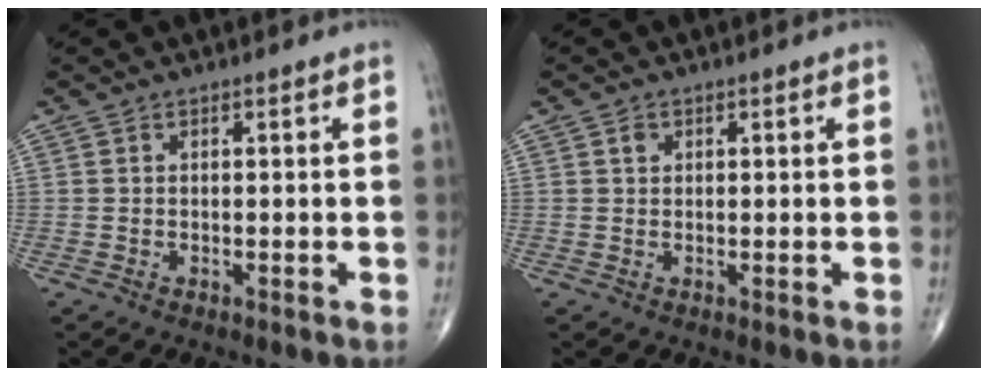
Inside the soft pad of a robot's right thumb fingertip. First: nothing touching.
{"total": 1.3, "force": [0.5, 1.0, 0.6], "torque": [-0.004, -0.001, 0.007]}